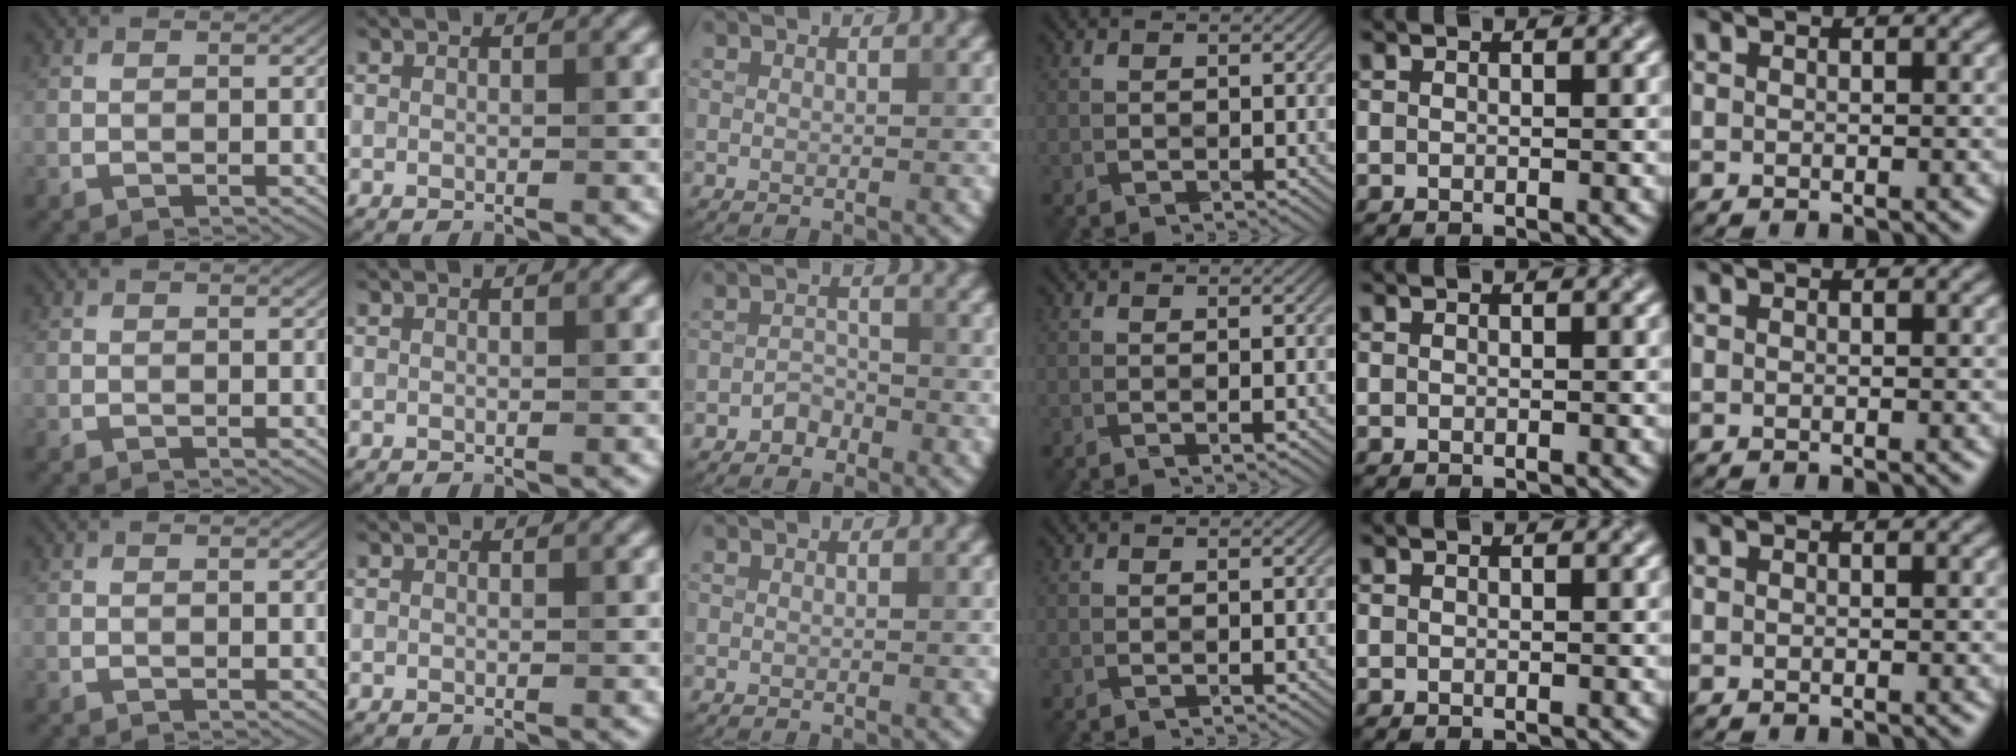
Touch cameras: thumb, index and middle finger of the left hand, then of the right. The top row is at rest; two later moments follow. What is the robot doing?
{"motion": "fold", "object": "aluminum foil"}